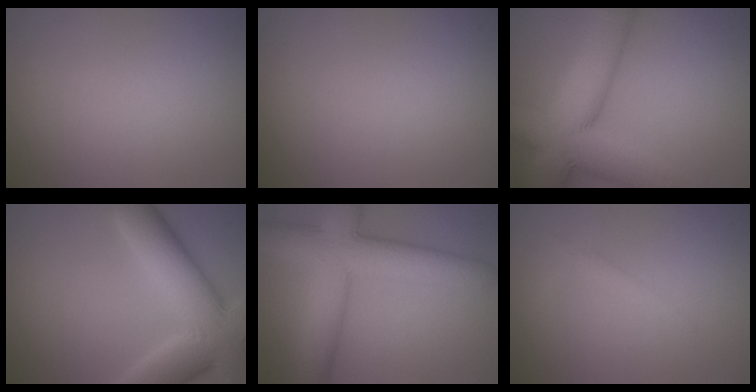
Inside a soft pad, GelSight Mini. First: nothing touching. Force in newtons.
{"total": 0.0}
{"total": 11.7, "press": 11.7, "slide": 0.6}
{"total": 10.5, "press": 10.5, "slide": 0.7}
{"total": 8.8, "press": 8.8, "slide": 0.2}
{"total": 1.1, "press": 1.1, "slide": 0.1}